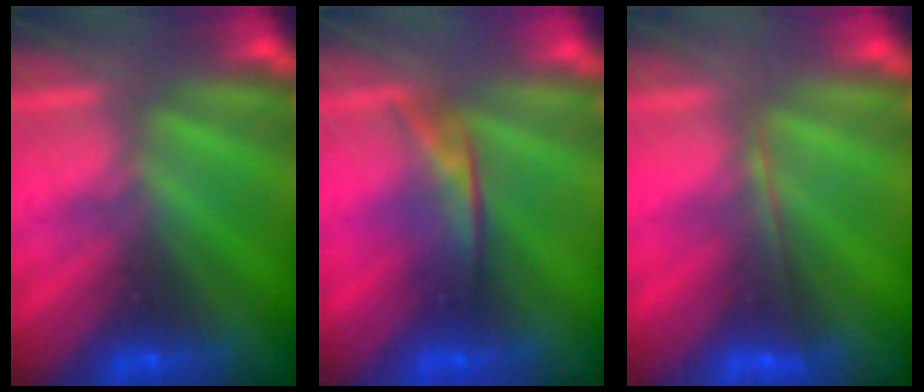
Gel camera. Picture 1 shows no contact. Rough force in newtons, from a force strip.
{"total": 1.8}
{"total": 1.8}